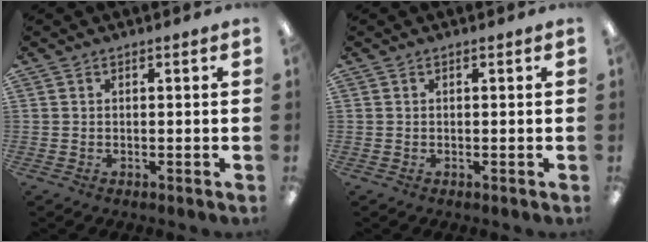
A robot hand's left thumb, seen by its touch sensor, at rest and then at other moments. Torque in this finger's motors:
{"motor_torque": [0.00, 0.00, -0.07, 0.06, 0.00]}